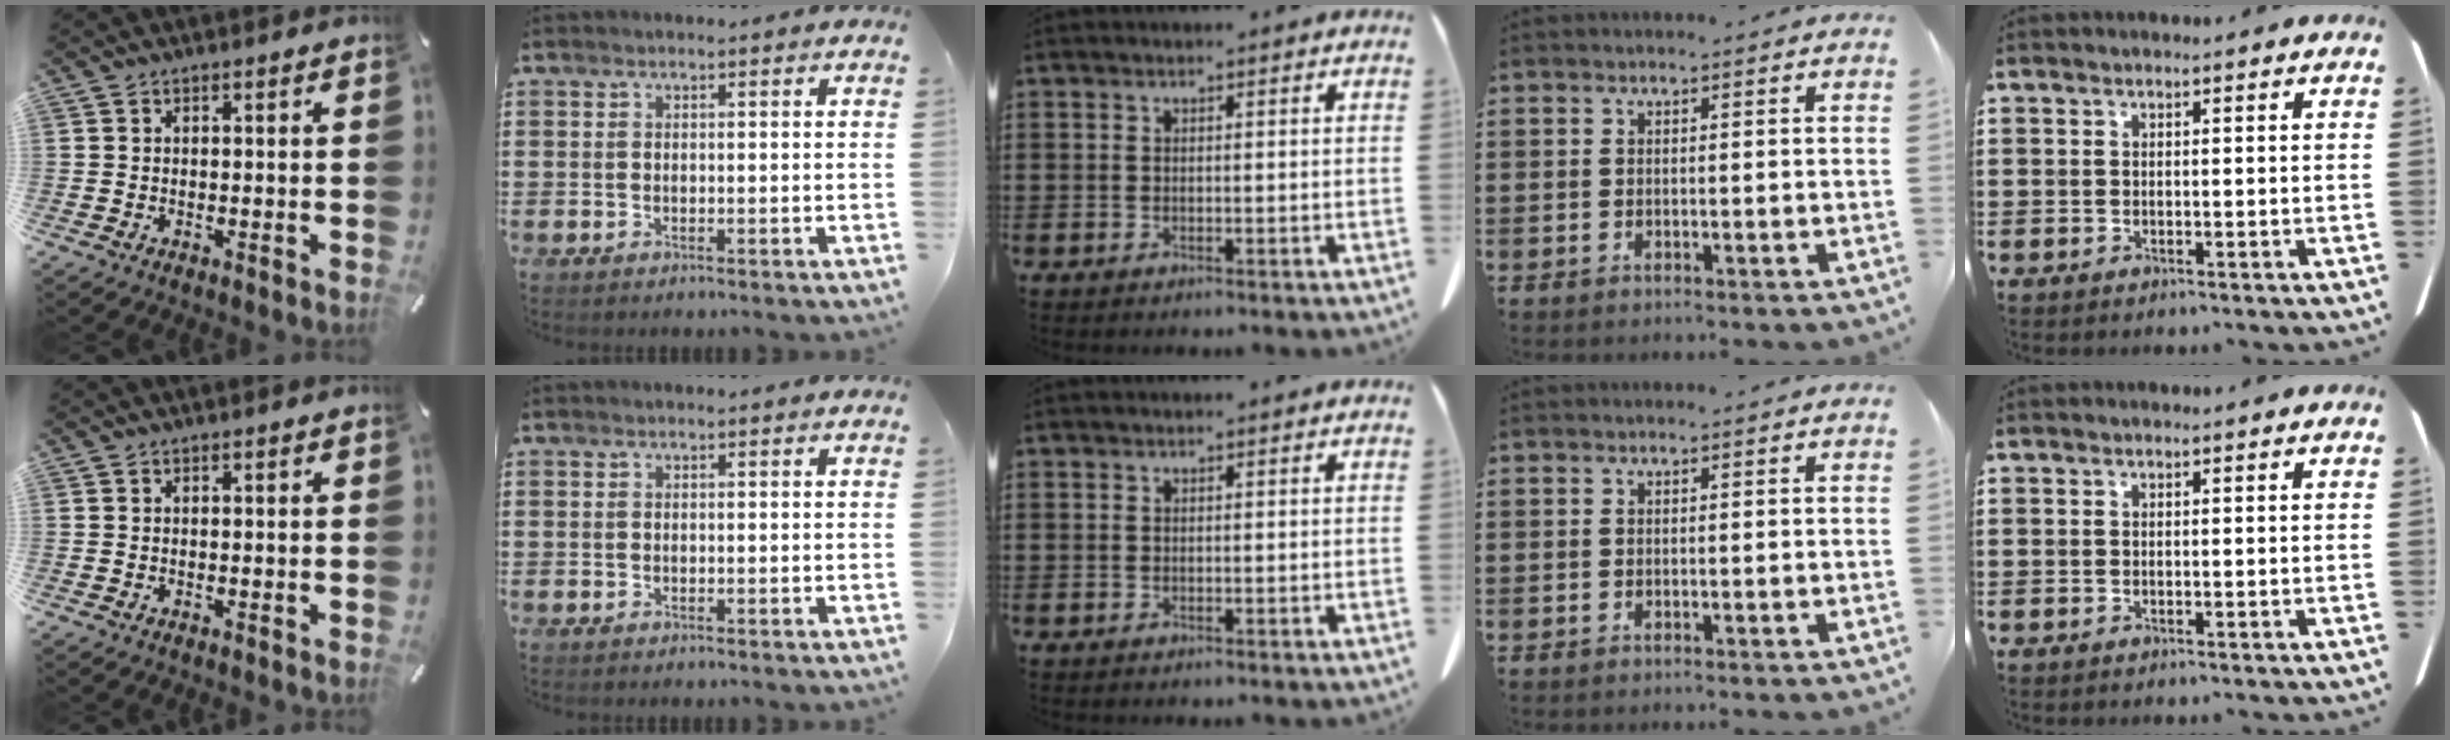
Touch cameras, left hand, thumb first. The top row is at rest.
{}